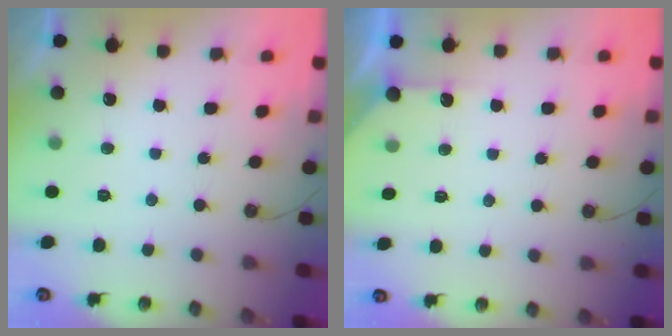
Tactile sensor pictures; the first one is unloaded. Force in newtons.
{"total": 2.3, "press": 2.3, "slide": 0.2}